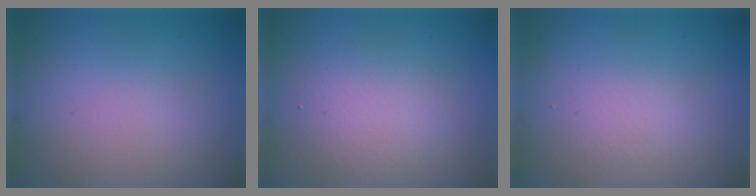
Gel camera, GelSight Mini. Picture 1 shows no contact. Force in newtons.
{"total": 2.9, "press": 2.8, "slide": 0.2}
{"total": 1.4, "press": 1.4, "slide": 0.1}